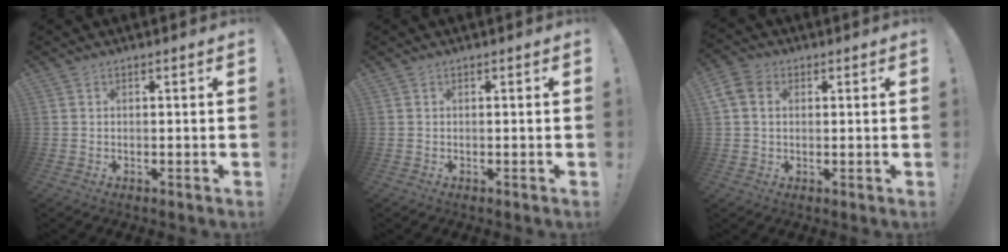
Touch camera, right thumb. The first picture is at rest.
{"total": 0.0}
{"total": 7.4, "force": [2.1, 5.7, 4.3], "torque": [-0.097, 0.006, 0.043]}